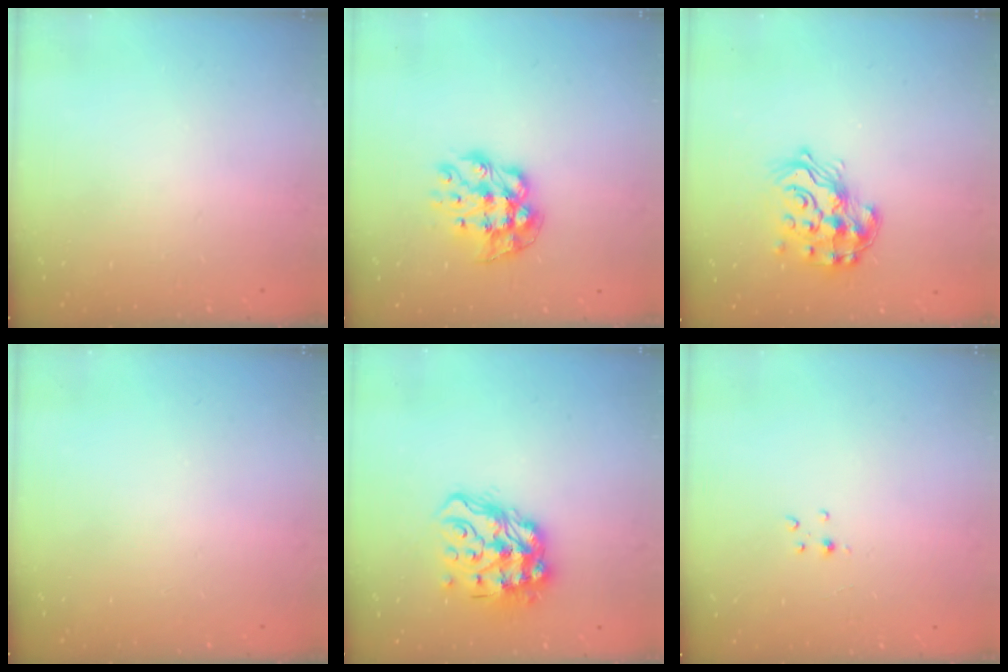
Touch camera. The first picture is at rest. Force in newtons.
{"total": 10.8, "press": 10.8, "slide": 0.9}
{"total": 16.9, "press": 16.9, "slide": 1.1}
{"total": 0.0}
{"total": 15.1, "press": 15.0, "slide": 1.7}
{"total": 2.5, "press": 2.5, "slide": 0.3}